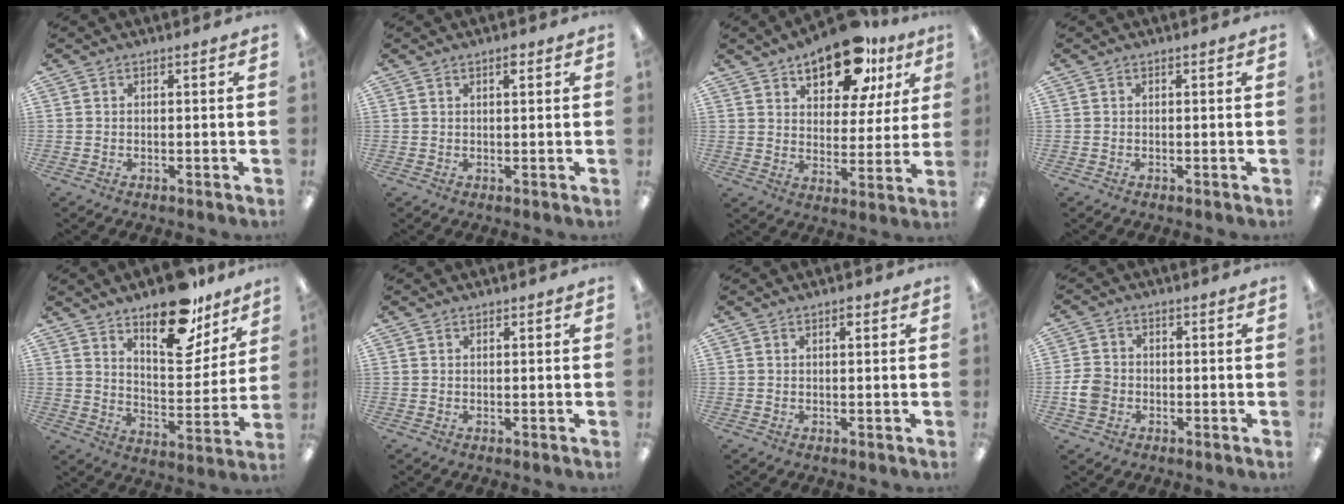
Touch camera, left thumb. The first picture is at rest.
{"total": 1.9, "force": [1.3, 0.6, 1.2], "torque": [-0.018, -0.002, 0.021]}
{"total": 16.1, "force": [11.3, 7.3, 8.8], "torque": [-0.128, -0.057, 0.193]}
{"total": 0.0}
{"total": 18.1, "force": [13.4, 7.6, 9.4], "torque": [-0.128, -0.085, 0.229]}
{"total": 0.6, "force": [0.5, 0.2, 0.1], "torque": [-0.003, 0.001, 0.010]}
{"total": 1.5, "force": [1.0, 0.5, 0.9], "torque": [-0.012, -0.003, 0.016]}
{"total": 5.4, "force": [-1.1, 4.5, 2.8], "torque": [-0.060, 0.009, -0.020]}